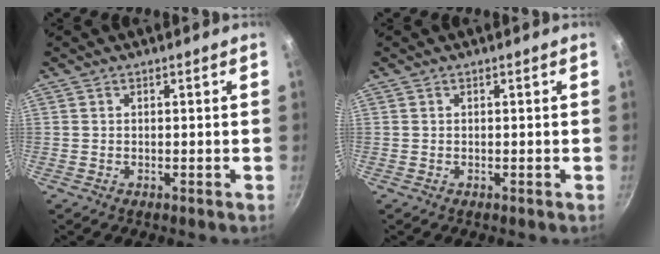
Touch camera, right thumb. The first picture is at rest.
{"total": 0.0}